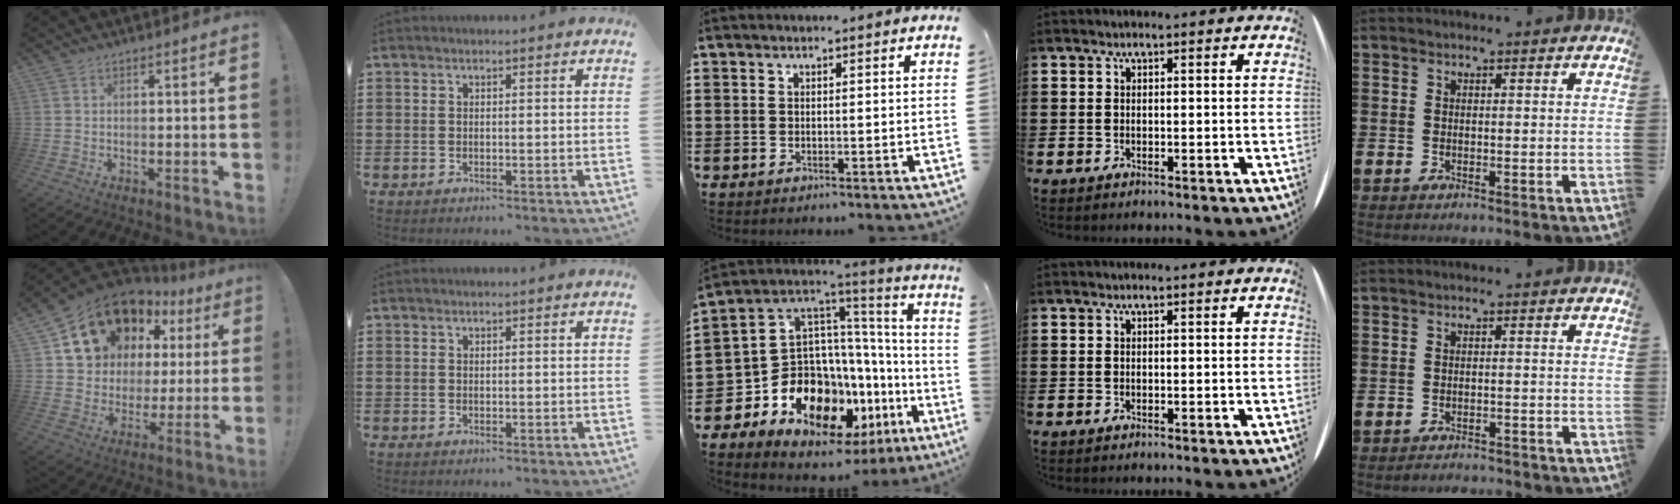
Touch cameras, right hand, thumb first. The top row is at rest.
{"thumb": {"total": 17.0, "force": [10.2, 11.6, 7.1], "torque": [-0.116, -0.068, 0.209]}, "middle": {"total": 14.1, "force": [-7.6, 9.7, 6.9], "torque": [-0.166, -0.011, -0.138]}, "little": {"total": 1.4, "force": [-1.4, 0.0, -0.1], "torque": [-0.003, 0.003, -0.030]}}